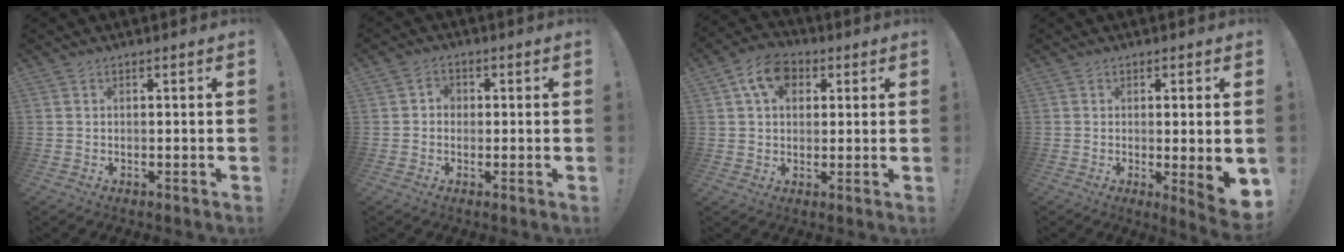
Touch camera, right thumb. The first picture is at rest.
{"total": 3.2, "force": [-0.7, 2.8, 1.2], "torque": [-0.019, 0.009, -0.012]}
{"total": 10.5, "force": [4.1, 7.5, 6.0], "torque": [-0.100, 0.002, 0.078]}
{"total": 6.4, "force": [-0.2, 0.5, 6.4], "torque": [-0.085, -0.011, 0.002]}